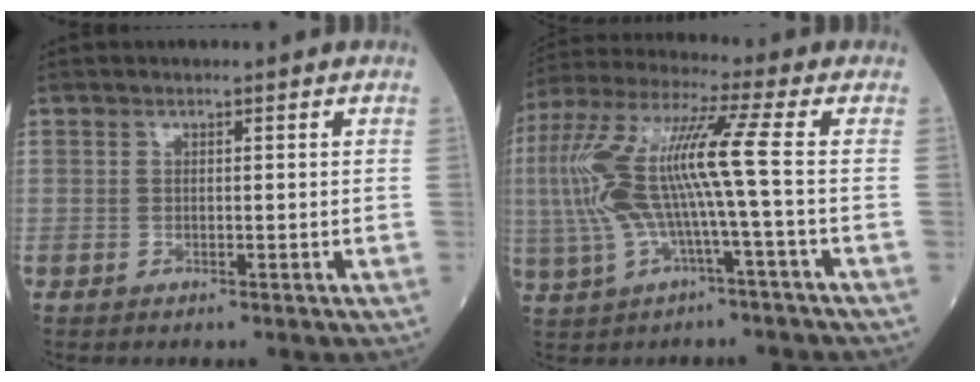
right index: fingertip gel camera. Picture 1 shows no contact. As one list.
[{"total": 13.0, "force": [-1.1, 0.2, 13.0], "torque": [-0.280, 0.026, -0.025]}]